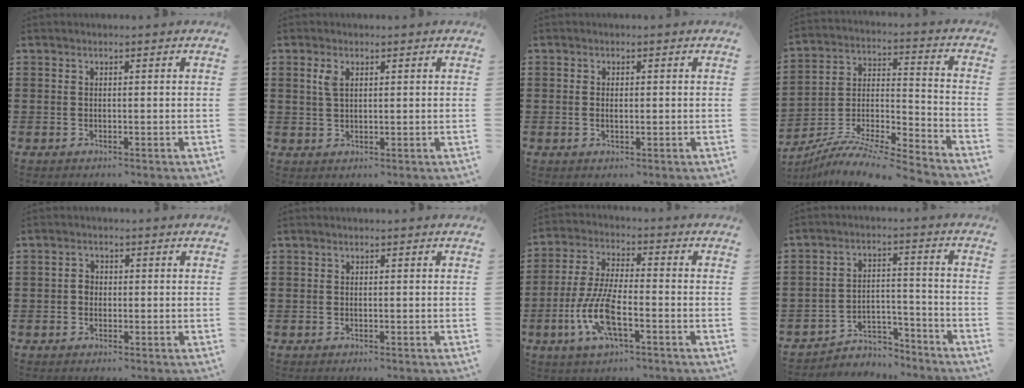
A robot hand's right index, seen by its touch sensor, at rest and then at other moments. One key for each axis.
{"total": 2.4, "fx": 1.0, "fy": 1.1, "fz": 1.9, "tx": -0.042, "ty": 0.004, "tz": 0.017}
{"total": 1.2, "fx": -0.1, "fy": 0.5, "fz": 1.1, "tx": -0.023, "ty": 0.002, "tz": -0.003}
{"total": 8.5, "fx": -8.1, "fy": 0.3, "fz": 2.7, "tx": -0.045, "ty": 0.003, "tz": -0.163}
{"total": 1.6, "fx": -0.2, "fy": 1.2, "fz": 1.0, "tx": -0.021, "ty": 0.005, "tz": -0.004}
{"total": 0.0}
{"total": 9.5, "fx": -3.6, "fy": 2.9, "fz": 8.3, "tx": -0.191, "ty": -0.013, "tz": -0.070}
{"total": 4.6, "fx": -4.2, "fy": 1.6, "fz": 0.8, "tx": -0.019, "ty": 0.013, "tz": -0.086}